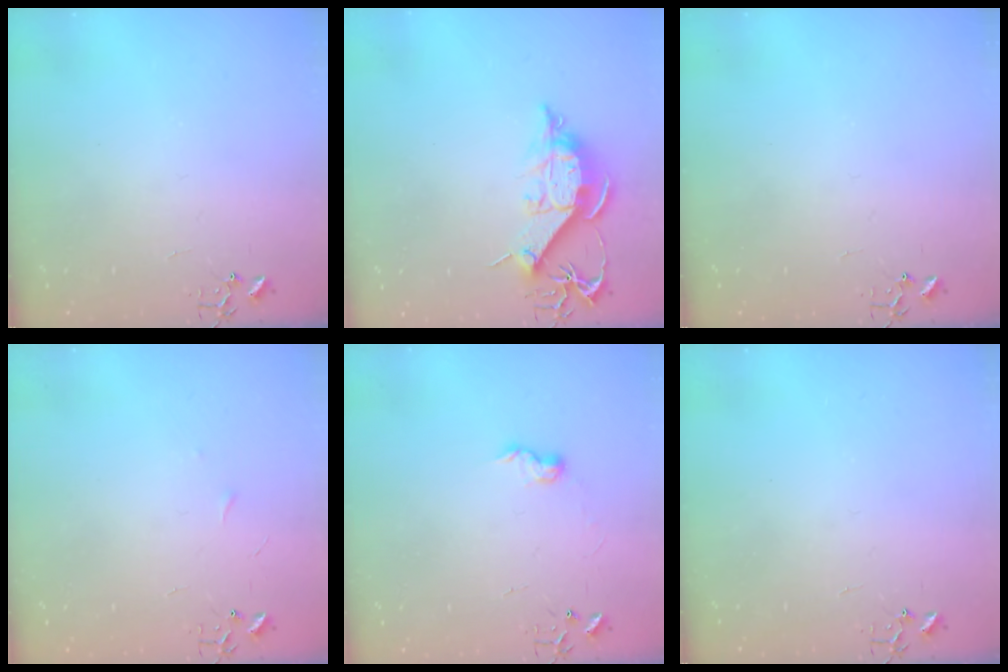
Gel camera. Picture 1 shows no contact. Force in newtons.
{"total": 12.5, "press": 12.5, "slide": 0.7}
{"total": 0.0}
{"total": 3.5, "press": 3.4, "slide": 0.4}
{"total": 6.0, "press": 6.0, "slide": 0.3}
{"total": 0.0}